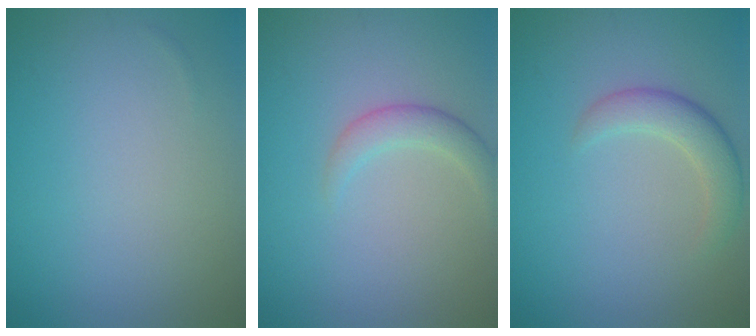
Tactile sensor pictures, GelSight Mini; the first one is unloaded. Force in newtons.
{"total": 2.0, "press": 2.0, "slide": 0.1}
{"total": 2.9, "press": 2.9, "slide": 0.2}